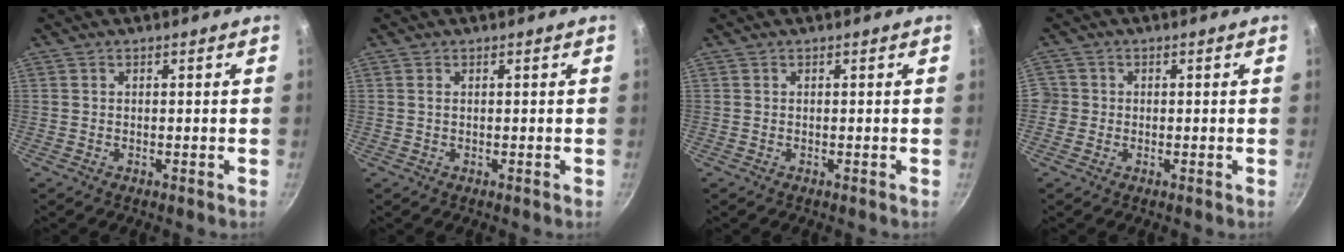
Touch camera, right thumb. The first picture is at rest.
{"total": 0.7, "force": [0.2, 0.4, 0.5], "torque": [-0.010, 0.001, 0.003]}
{"total": 0.0}
{"total": 2.9, "force": [-0.6, 2.7, 0.5], "torque": [0.004, 0.010, -0.015]}